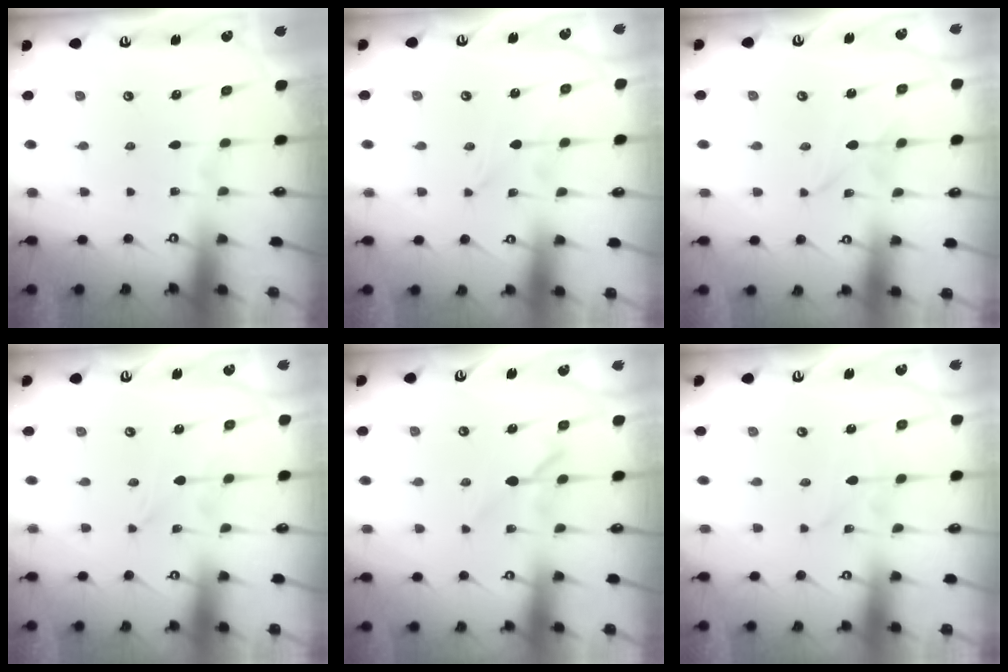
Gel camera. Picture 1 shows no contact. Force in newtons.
{"total": 0.0}
{"total": 1.3, "press": 1.3, "slide": 0.1}
{"total": 0.0}
{"total": 5.2, "press": 5.2, "slide": 0.8}
{"total": 1.9, "press": 1.9, "slide": 0.3}